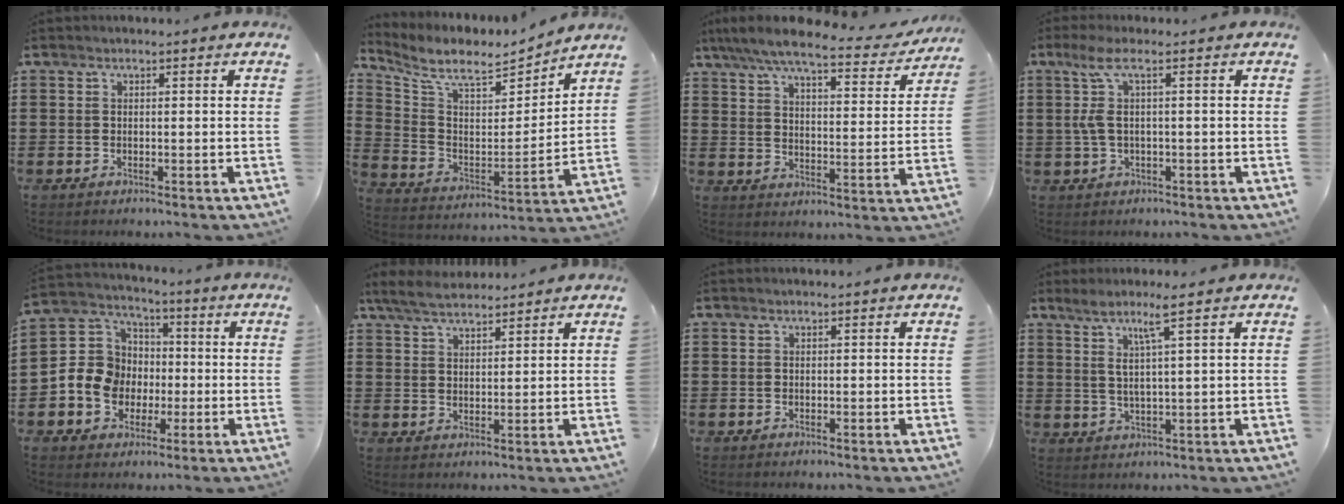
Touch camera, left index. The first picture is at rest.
{"total": 8.5, "force": [7.3, 2.4, 3.6], "torque": [-0.107, -0.047, 0.122]}
{"total": 7.8, "force": [6.7, 0.8, 3.9], "torque": [-0.103, -0.032, 0.115]}
{"total": 4.5, "force": [0.2, 0.7, 4.5], "torque": [-0.109, -0.005, -0.008]}
{"total": 9.0, "force": [-1.3, 8.5, 2.8], "torque": [-0.104, 0.016, -0.026]}
{"total": 4.6, "force": [4.1, 1.1, 1.7], "torque": [-0.047, -0.004, 0.076]}
{"total": 0.0}
{"total": 4.7, "force": [2.4, -0.5, 4.0], "torque": [-0.085, -0.001, 0.037]}